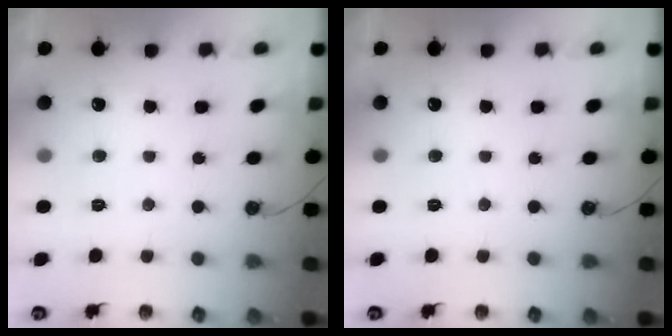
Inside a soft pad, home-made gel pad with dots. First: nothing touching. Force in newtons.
{"total": 0.0}